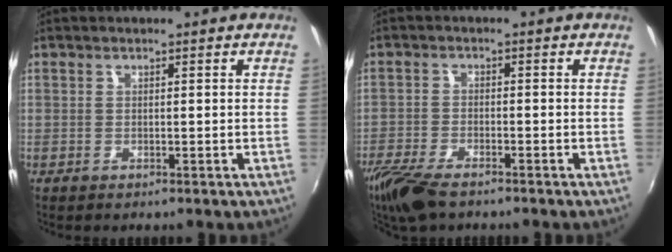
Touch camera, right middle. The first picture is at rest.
{"total": 8.4, "force": [-6.4, 2.6, 4.7], "torque": [-0.125, -0.027, -0.125]}